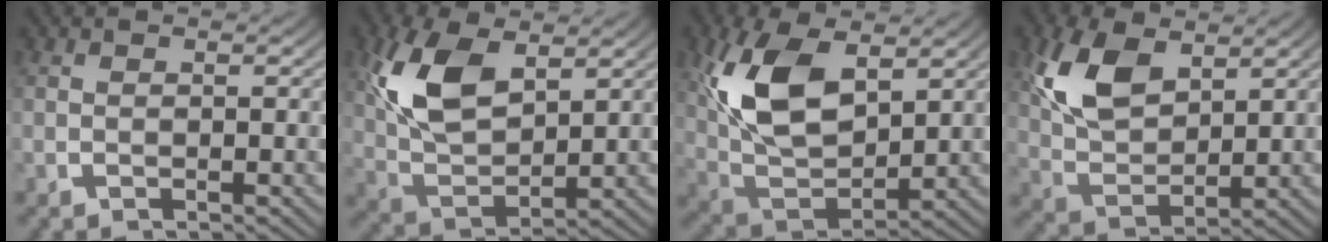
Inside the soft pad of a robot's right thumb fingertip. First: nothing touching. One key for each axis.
{"total": 9.0, "fx": 2.2, "fy": 5.4, "fz": 6.9, "tx": -0.162, "ty": -0.020, "tz": 0.053}
{"total": 11.0, "fx": 1.8, "fy": 6.7, "fz": 8.5, "tx": -0.199, "ty": -0.026, "tz": 0.047}
{"total": 8.2, "fx": 2.5, "fy": 5.1, "fz": 5.8, "tx": -0.136, "ty": -0.019, "tz": 0.058}